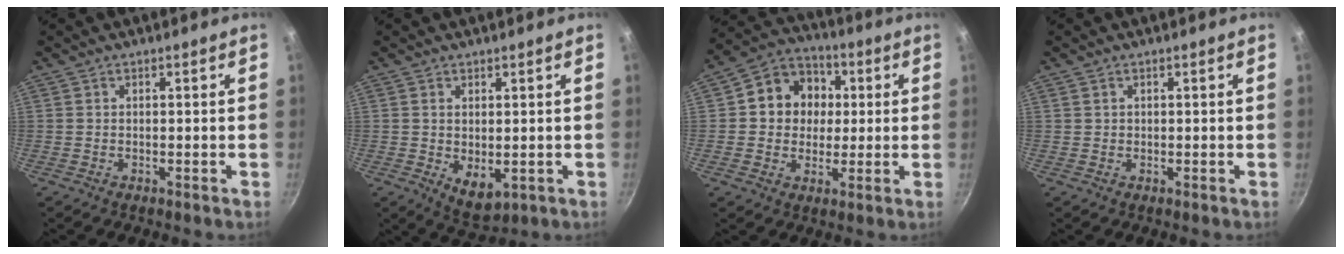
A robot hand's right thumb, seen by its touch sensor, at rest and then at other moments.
{"total": 5.5, "force": [-0.1, 3.2, 4.4], "torque": [-0.065, -0.019, 0.010]}
{"total": 11.7, "force": [1.7, 10.3, 5.3], "torque": [-0.053, 0.014, 0.012]}
{"total": 0.6, "force": [0.3, 0.5, 0.2], "torque": [0.000, 0.004, 0.004]}